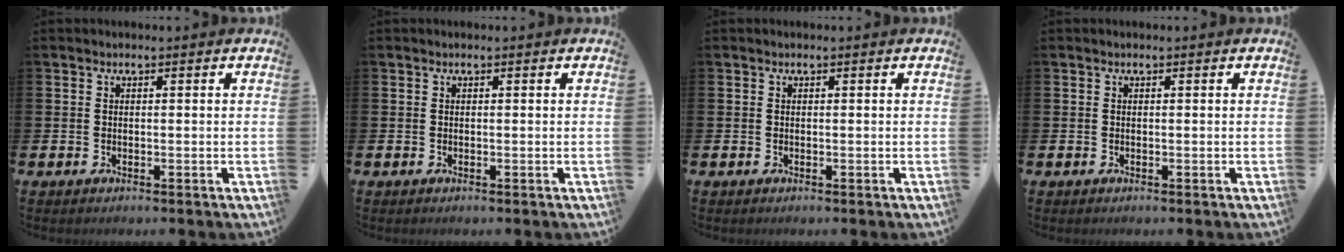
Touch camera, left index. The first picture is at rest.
{"total": 0.0}
{"total": 0.0}
{"total": 0.0}